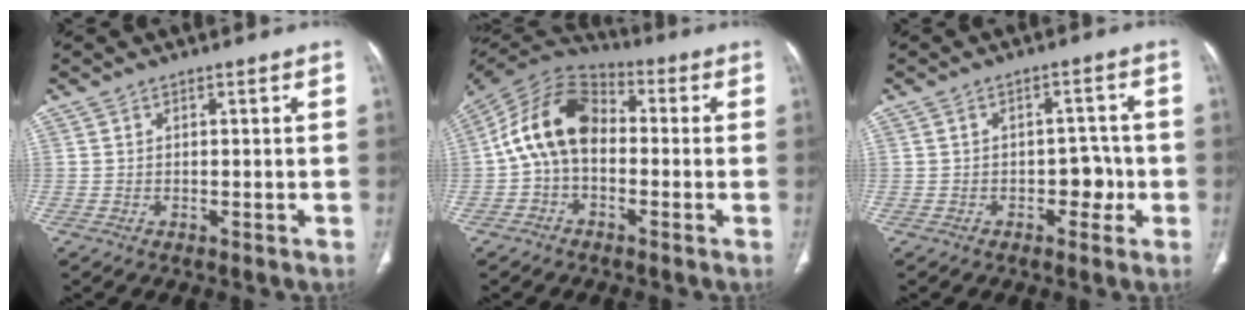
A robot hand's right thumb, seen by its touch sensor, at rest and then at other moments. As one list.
[{"total": 13.5, "force": [-0.6, 9.2, 9.9], "torque": [-0.169, 0.038, -0.027]}, {"total": 4.1, "force": [-1.2, 2.8, 2.7], "torque": [-0.013, 0.017, -0.017]}]